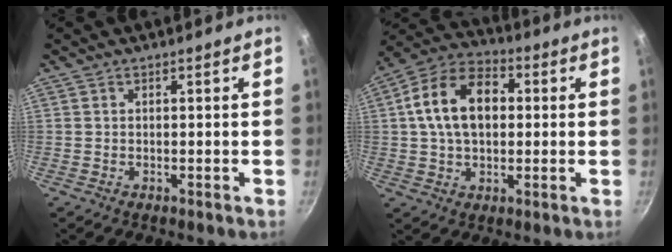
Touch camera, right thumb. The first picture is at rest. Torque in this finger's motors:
{"motor_torque": [0.10, 2.93, 1.55, 0.48, 0.15]}